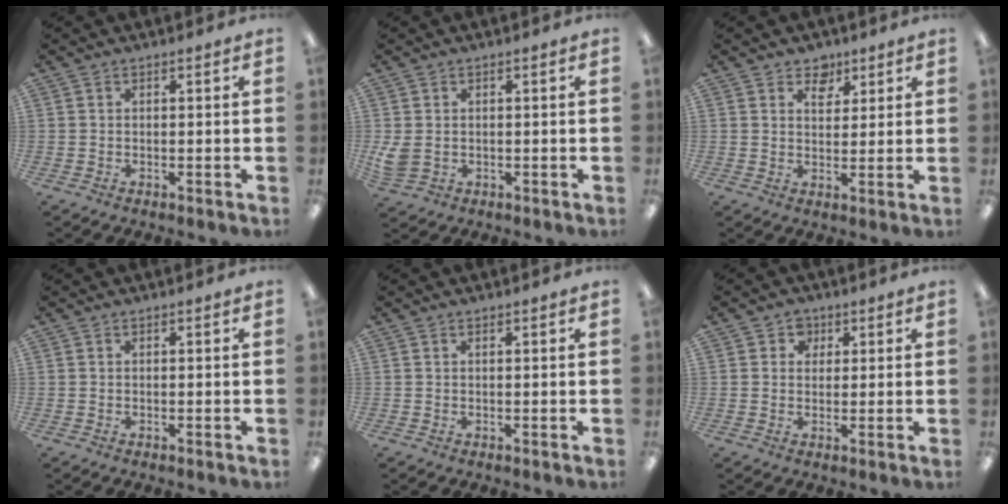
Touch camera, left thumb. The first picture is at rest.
{"total": 3.7, "force": [-0.1, 2.9, 2.3], "torque": [-0.055, -0.001, 0.000]}
{"total": 4.7, "force": [3.3, 3.0, 1.4], "torque": [-0.009, -0.017, 0.057]}
{"total": 0.0}
{"total": 0.0}
{"total": 3.2, "force": [1.3, 2.9, 0.5], "torque": [-0.003, 0.000, 0.018]}